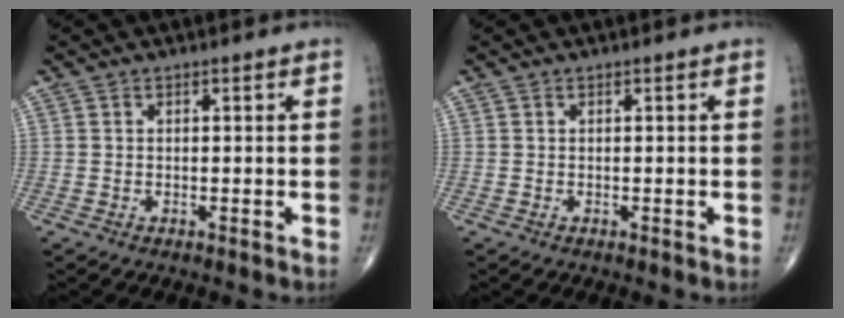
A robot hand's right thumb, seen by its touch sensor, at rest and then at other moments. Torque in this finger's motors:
{"motor_torque": [-0.09, 0.10, -0.02, 0.02, 0.00]}